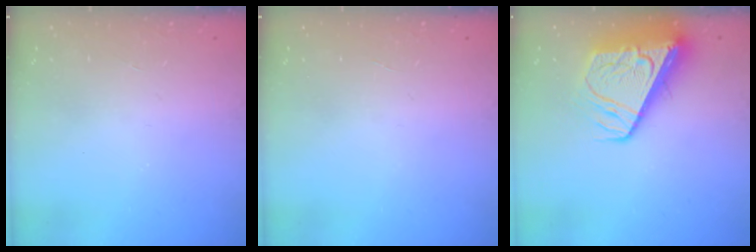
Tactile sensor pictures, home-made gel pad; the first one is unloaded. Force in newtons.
{"total": 0.0}
{"total": 11.9, "press": 11.8, "slide": 1.3}